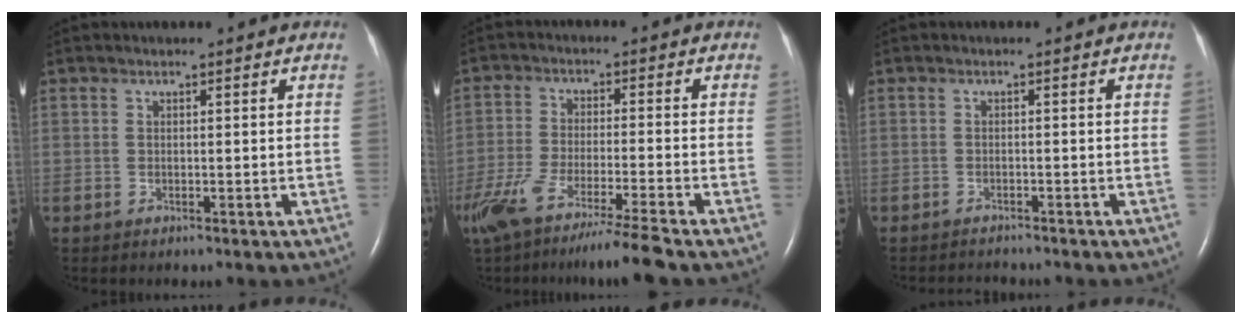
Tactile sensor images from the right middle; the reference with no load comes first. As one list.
[{"total": 13.5, "force": [-10.5, -1.0, 8.4], "torque": [-0.157, -0.046, -0.176]}, {"total": 2.9, "force": [-2.9, 0.3, 0.3], "torque": [-0.005, -0.010, -0.040]}]